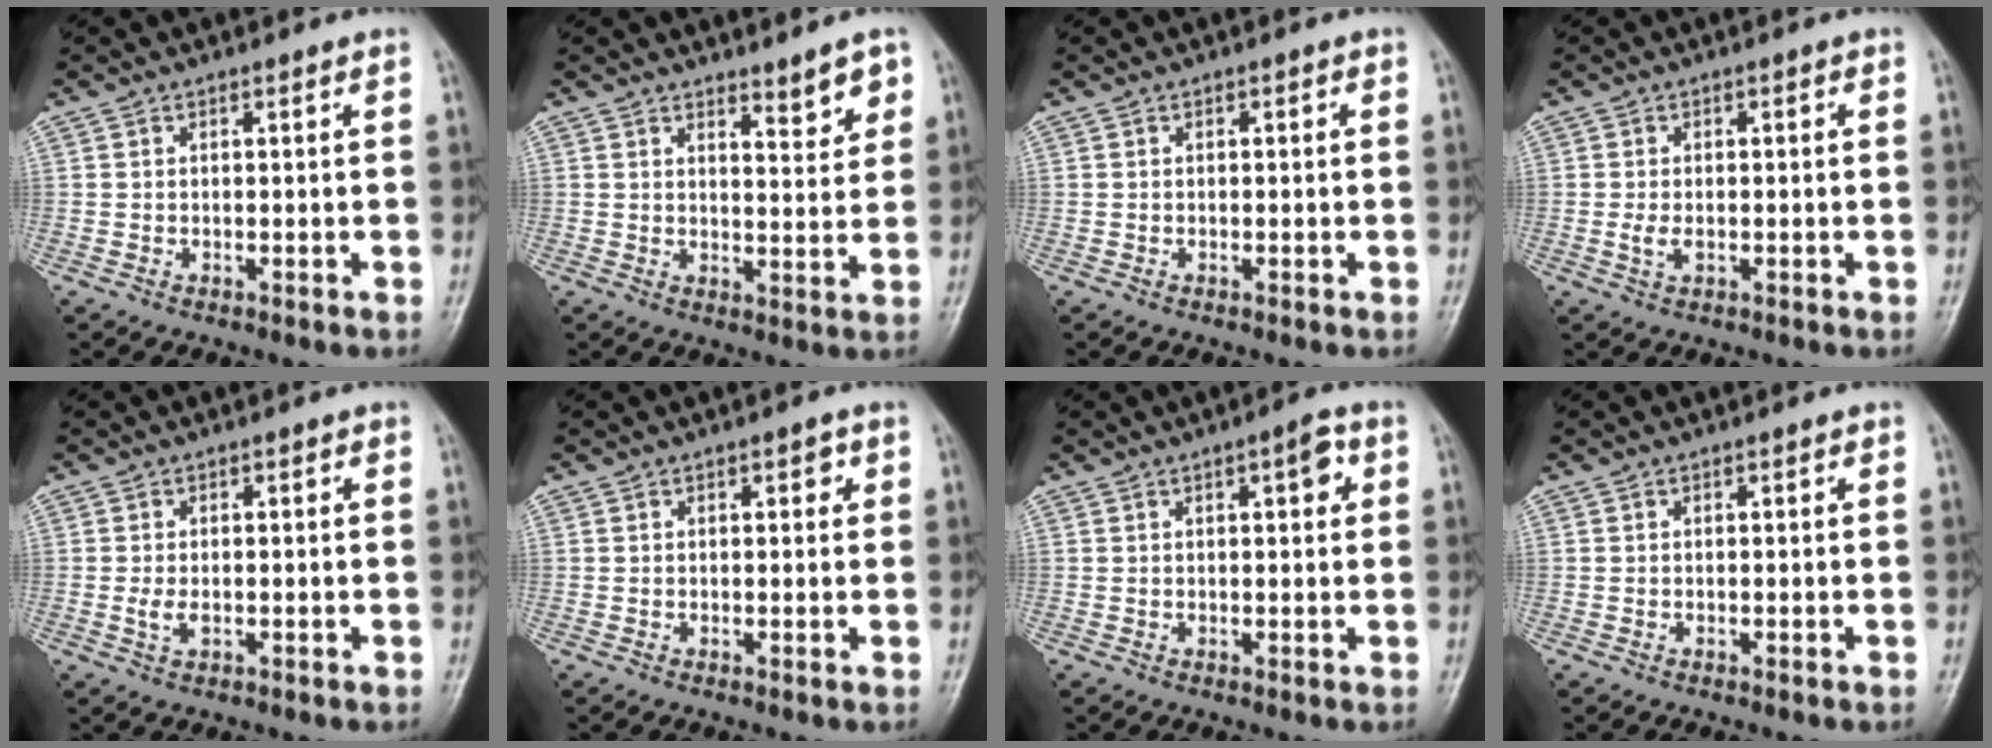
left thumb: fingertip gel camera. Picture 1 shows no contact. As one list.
[{"total": 4.8, "force": [3.4, 1.6, 3.0], "torque": [-0.026, -0.028, 0.049]}, {"total": 0.6, "force": [0.1, 0.4, 0.5], "torque": [0.000, 0.002, -0.001]}, {"total": 2.6, "force": [-0.4, 1.5, 2.1], "torque": [-0.042, 0.001, -0.009]}, {"total": 2.8, "force": [-0.4, 1.6, 2.2], "torque": [-0.044, 0.001, -0.008]}, {"total": 2.1, "force": [0.8, 1.1, 1.6], "torque": [-0.010, 0.002, 0.008]}, {"total": 4.0, "force": [1.4, 1.5, 3.4], "torque": [-0.036, 0.003, 0.013]}, {"total": 0.0}]